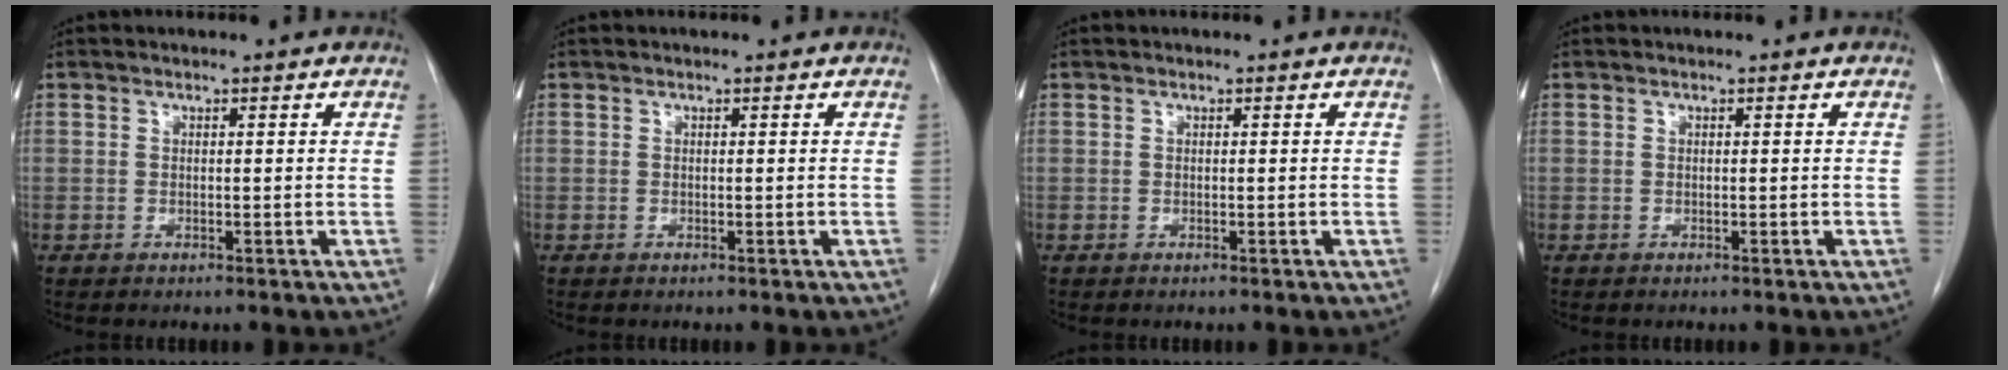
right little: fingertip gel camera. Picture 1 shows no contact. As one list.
[{"total": 0.0}, {"total": 0.0}, {"total": 0.0}]